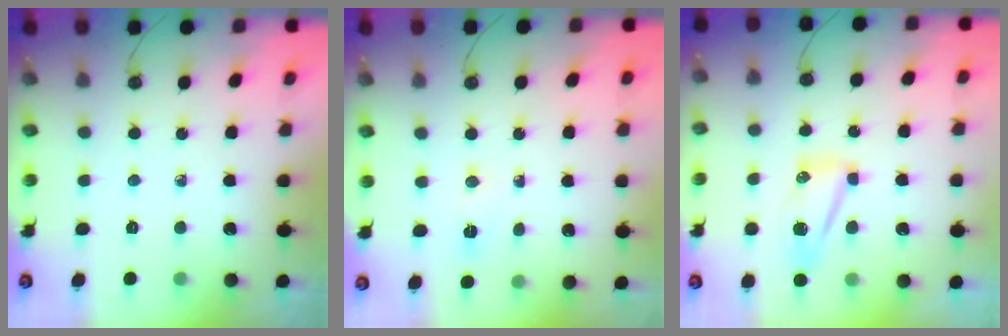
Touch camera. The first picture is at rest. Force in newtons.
{"total": 2.9, "press": 2.7, "slide": 1.2}
{"total": 8.2, "press": 8.2, "slide": 0.8}